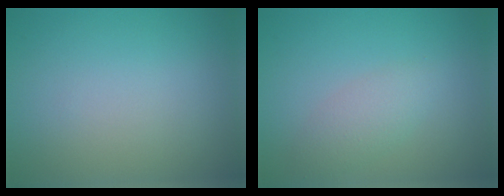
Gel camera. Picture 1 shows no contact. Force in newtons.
{"total": 2.1, "press": 2.1, "slide": 0.1}